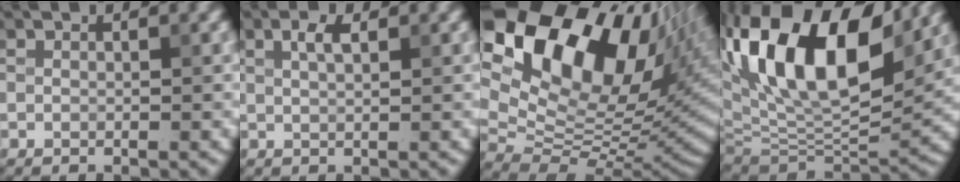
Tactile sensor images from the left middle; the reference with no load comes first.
{"total": 1.7, "force": [0.8, 0.6, 1.3], "torque": [-0.027, 0.003, 0.016]}
{"total": 19.8, "force": [9.4, 11.8, 12.8], "torque": [-0.238, 0.057, 0.172]}
{"total": 15.9, "force": [5.9, 7.6, 12.6], "torque": [-0.228, 0.028, 0.096]}